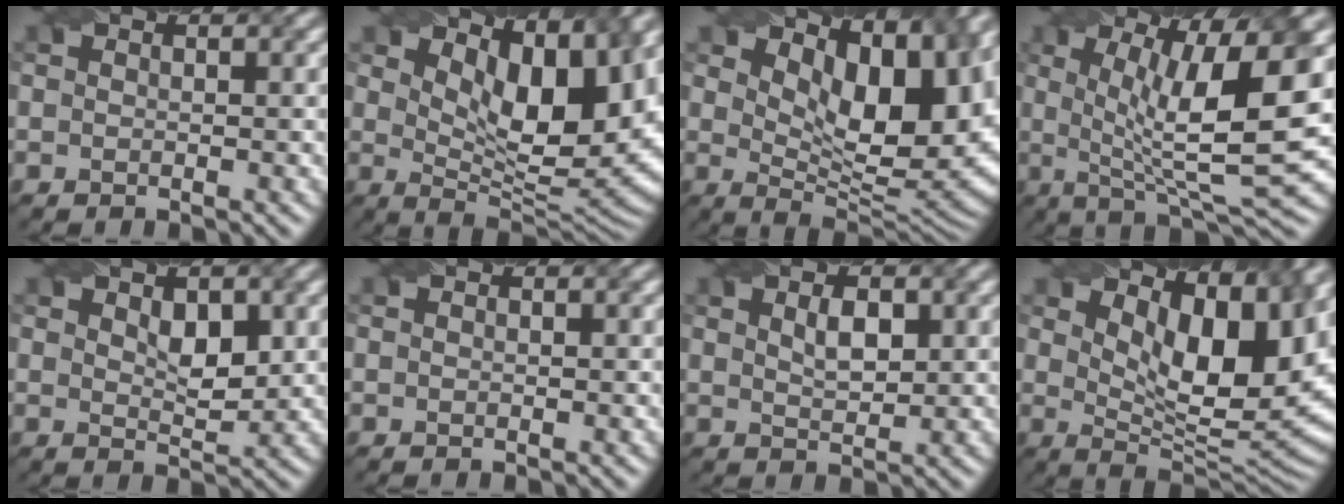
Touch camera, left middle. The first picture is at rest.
{"total": 10.5, "force": [4.6, 4.1, 8.5], "torque": [-0.137, -0.004, 0.081]}
{"total": 12.1, "force": [5.4, 5.2, 9.5], "torque": [-0.143, 0.004, 0.092]}
{"total": 10.9, "force": [1.7, 2.7, 10.5], "torque": [-0.170, 0.000, 0.031]}
{"total": 3.0, "force": [1.2, 1.5, 2.3], "torque": [-0.036, -0.002, 0.024]}
{"total": 0.0}
{"total": 2.3, "force": [0.9, 1.0, 1.9], "torque": [-0.036, 0.000, 0.020]}
{"total": 10.9, "force": [4.6, 4.1, 9.0], "torque": [-0.136, -0.006, 0.077]}